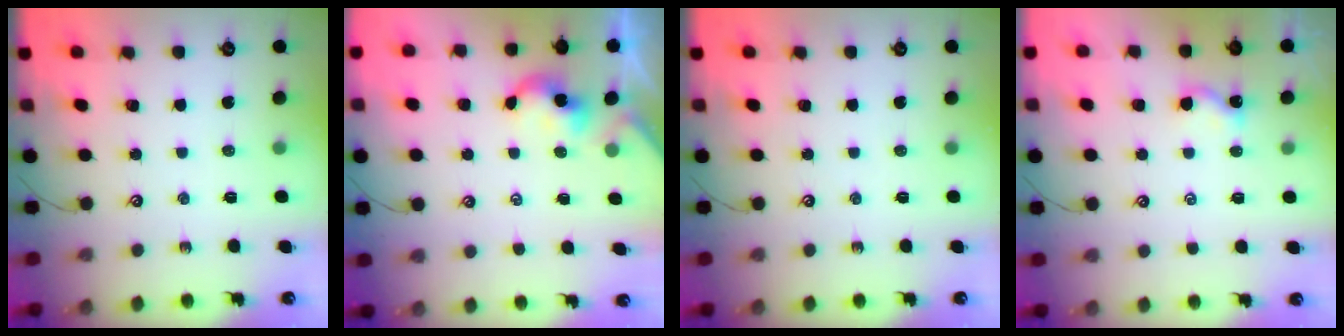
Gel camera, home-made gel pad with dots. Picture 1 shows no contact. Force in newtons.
{"total": 0.6, "press": 0.5, "slide": 0.2}
{"total": 0.0}
{"total": 1.1, "press": 1.0, "slide": 0.5}